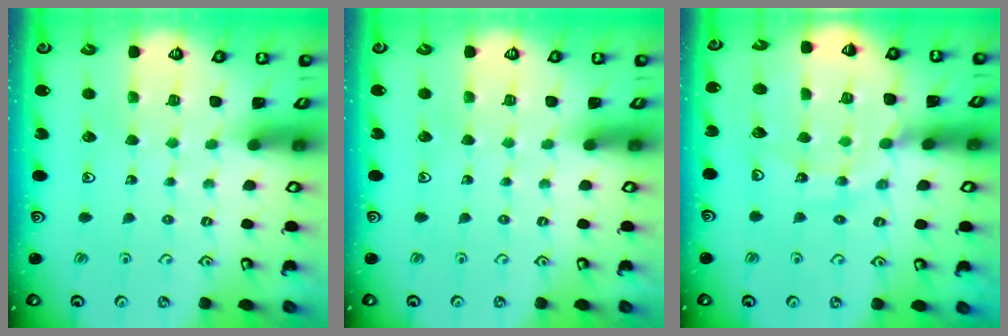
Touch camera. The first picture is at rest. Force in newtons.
{"total": 0.0}
{"total": 14.2, "press": 14.1, "slide": 1.7}